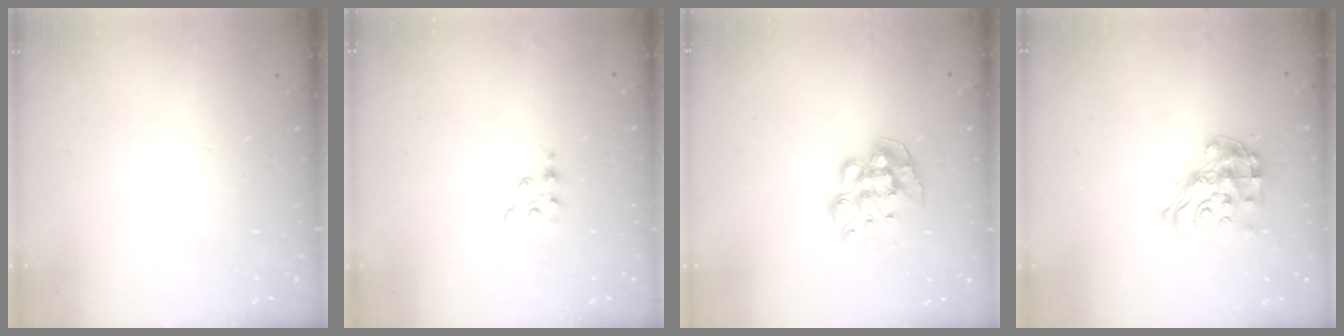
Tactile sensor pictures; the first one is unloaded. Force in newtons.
{"total": 2.6, "press": 2.5, "slide": 0.4}
{"total": 9.7, "press": 9.7, "slide": 0.4}
{"total": 15.8, "press": 15.7, "slide": 1.3}